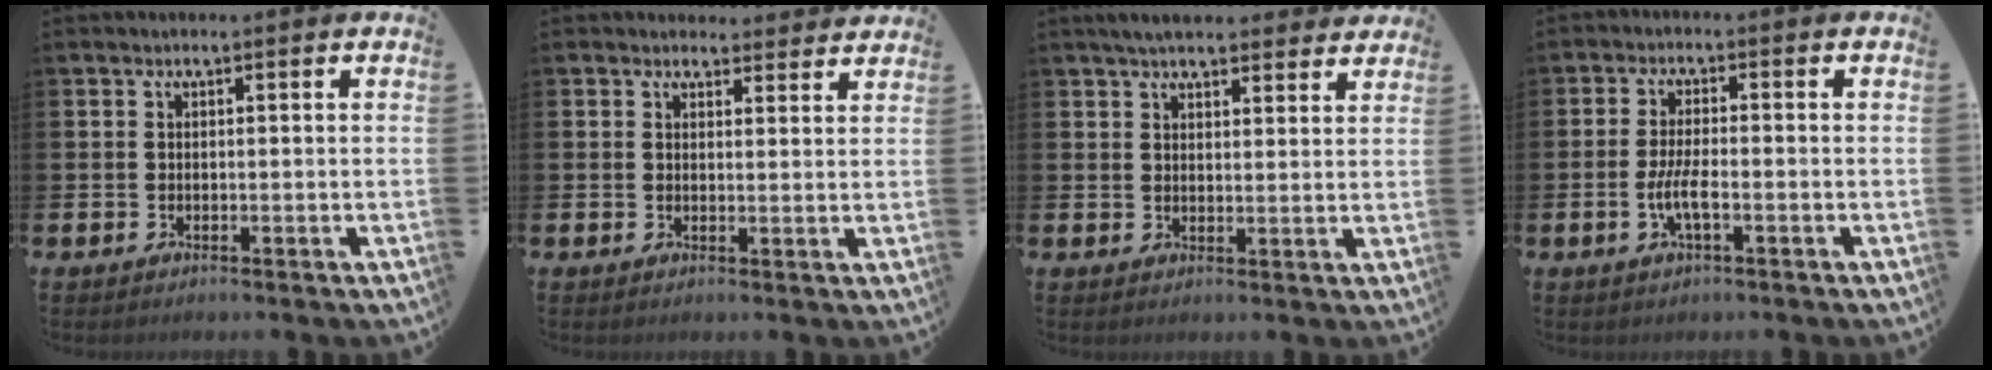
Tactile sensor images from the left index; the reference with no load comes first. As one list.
[{"total": 2.8, "force": [2.6, 0.8, -0.1], "torque": [0.006, -0.014, 0.046]}, {"total": 4.5, "force": [4.1, 1.1, 1.4], "torque": [-0.035, -0.009, 0.076]}, {"total": 3.7, "force": [-1.1, 0.9, 3.4], "torque": [-0.069, 0.002, -0.022]}]